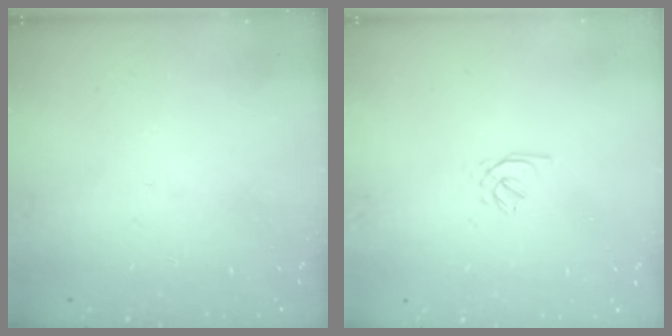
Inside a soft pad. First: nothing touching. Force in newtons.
{"total": 0.9, "press": 0.8, "slide": 0.4}